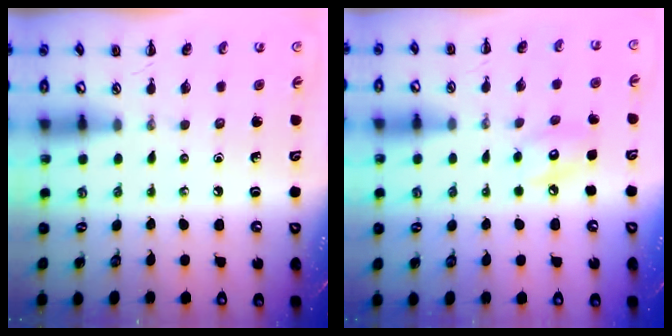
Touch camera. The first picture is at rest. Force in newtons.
{"total": 7.4, "press": 7.4, "slide": 1.0}